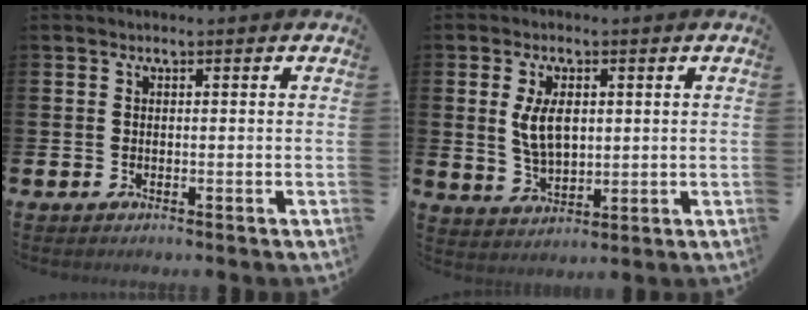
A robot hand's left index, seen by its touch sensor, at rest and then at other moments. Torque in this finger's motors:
{"motor_torque": [0.75, -0.53, 0.29, 0.11]}